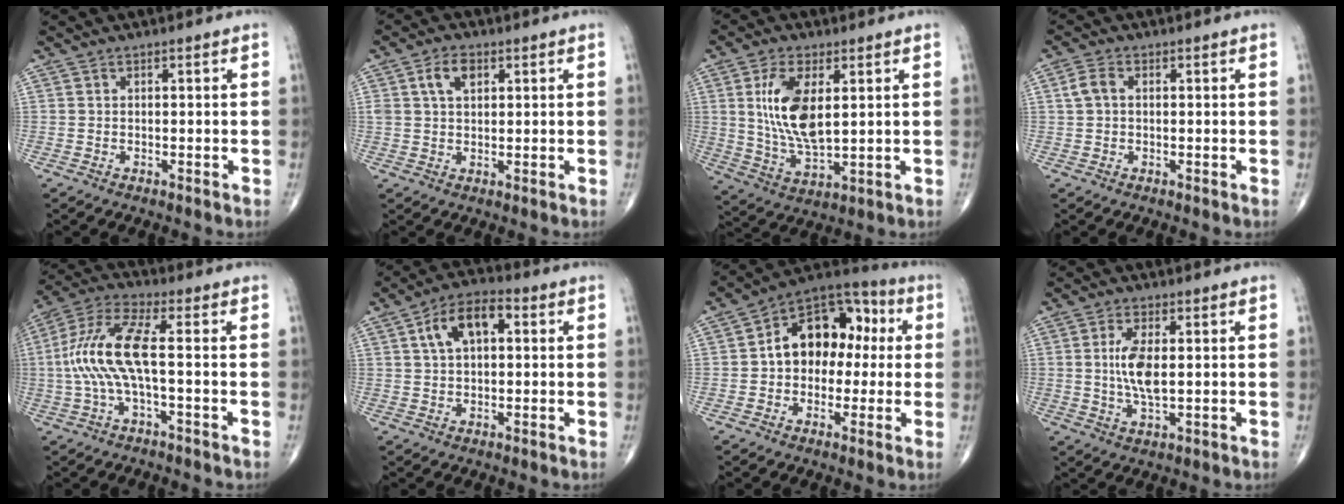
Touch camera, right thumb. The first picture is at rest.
{"total": 4.7, "force": [1.8, 2.8, 3.3], "torque": [-0.053, 0.001, 0.034]}
{"total": 12.4, "force": [2.8, 5.7, 10.7], "torque": [-0.208, -0.020, 0.061]}
{"total": 3.0, "force": [0.5, 2.1, 2.2], "torque": [-0.048, 0.010, 0.008]}
{"total": 12.0, "force": [-0.8, 3.2, 11.6], "torque": [-0.273, 0.036, -0.018]}
{"total": 9.1, "force": [2.4, 5.0, 7.3], "torque": [-0.123, 0.020, 0.034]}
{"total": 15.4, "force": [1.5, 10.6, 11.0], "torque": [-0.120, 0.042, 0.010]}
{"total": 7.0, "force": [0.6, 2.7, 6.4], "torque": [-0.132, -0.010, 0.012]}